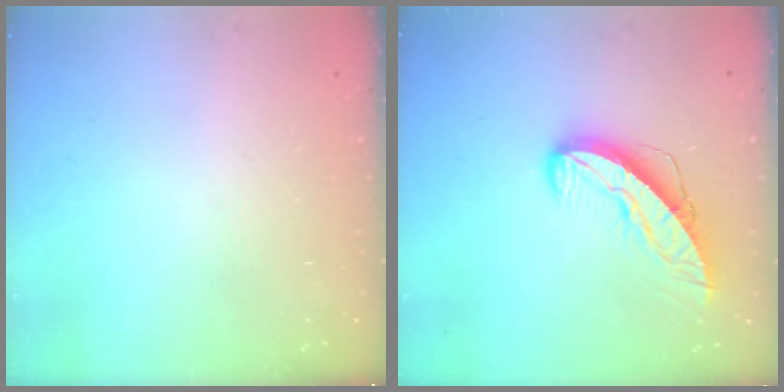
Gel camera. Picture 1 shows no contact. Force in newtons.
{"total": 9.1, "press": 9.1, "slide": 0.5}